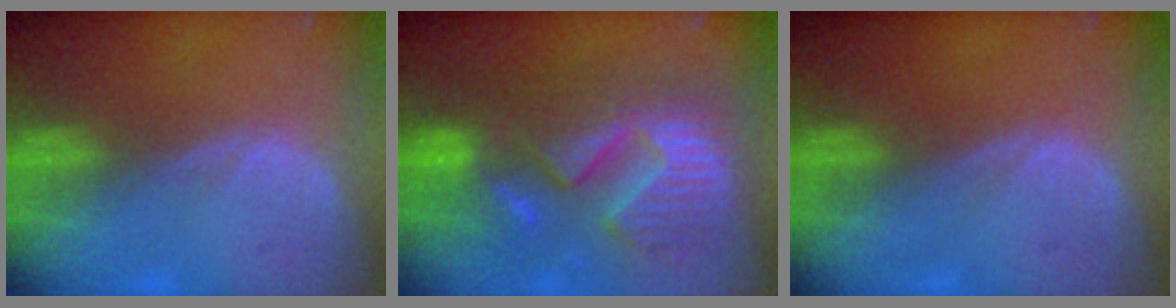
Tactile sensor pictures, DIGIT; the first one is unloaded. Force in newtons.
{"total": 12.9, "press": 12.8, "slide": 1.3}
{"total": 0.0}